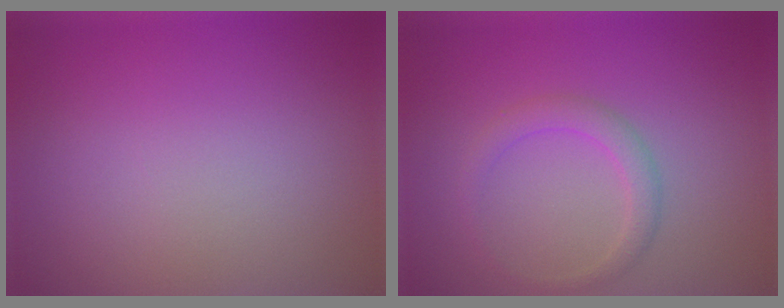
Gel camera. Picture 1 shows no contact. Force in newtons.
{"total": 2.1, "press": 2.1, "slide": 0.0}